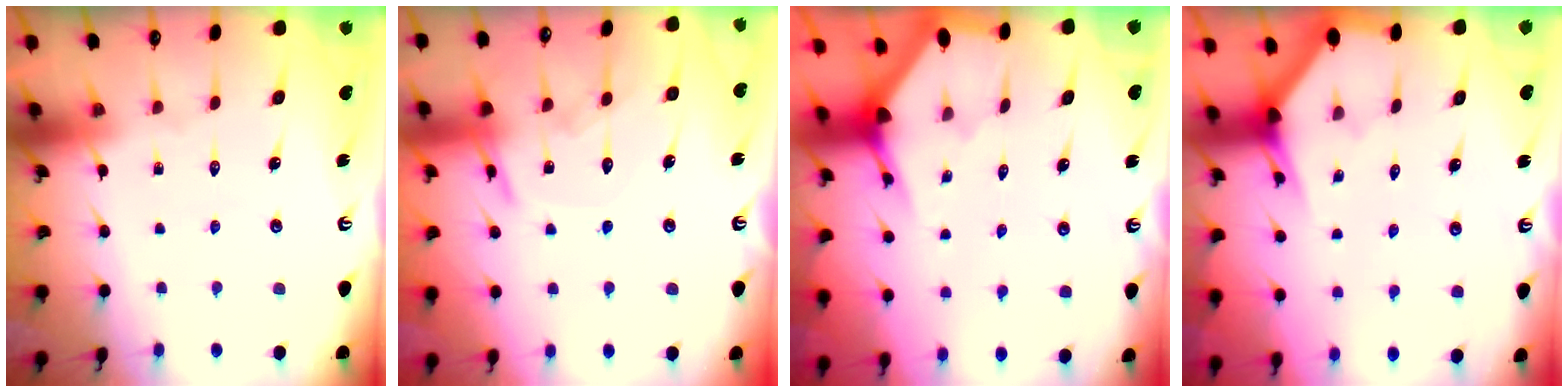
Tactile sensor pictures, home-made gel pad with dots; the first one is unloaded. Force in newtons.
{"total": 12.6, "press": 12.6, "slide": 0.7}
{"total": 3.0, "press": 3.0, "slide": 0.2}
{"total": 3.0, "press": 3.0, "slide": 0.1}